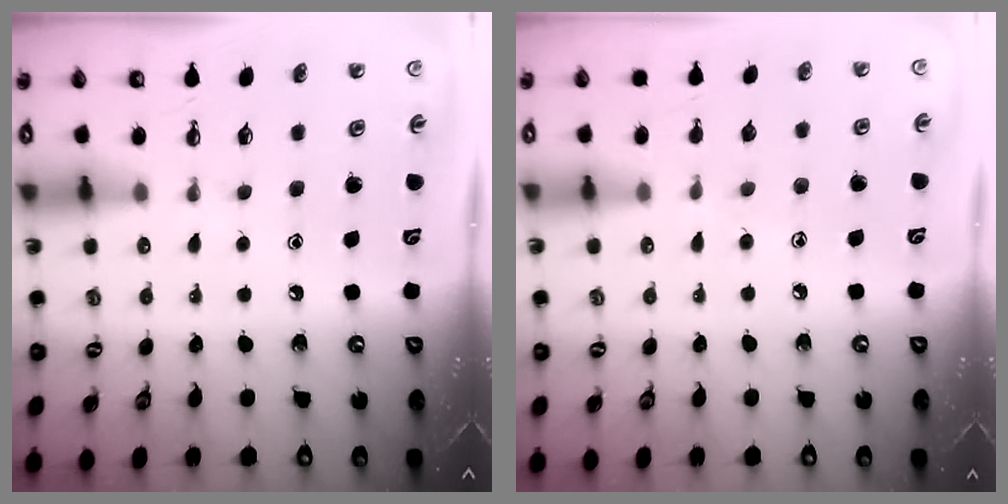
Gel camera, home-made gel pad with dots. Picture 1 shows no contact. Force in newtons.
{"total": 6.6, "press": 6.5, "slide": 0.7}